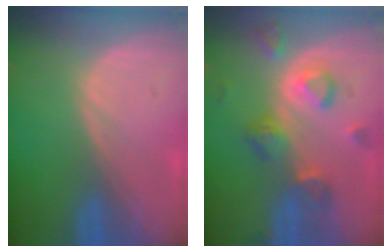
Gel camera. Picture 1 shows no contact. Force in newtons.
{"total": 7.0, "press": 6.9, "slide": 1.2}